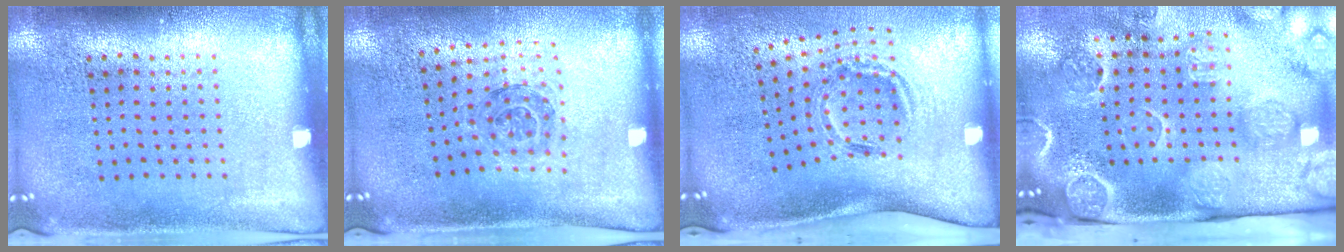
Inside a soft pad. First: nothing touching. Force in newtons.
{"total": 1.1, "press": 1.0, "slide": 0.3}
{"total": 1.7, "press": 1.2, "slide": 1.3}
{"total": 4.8, "press": 3.6, "slide": 3.3}